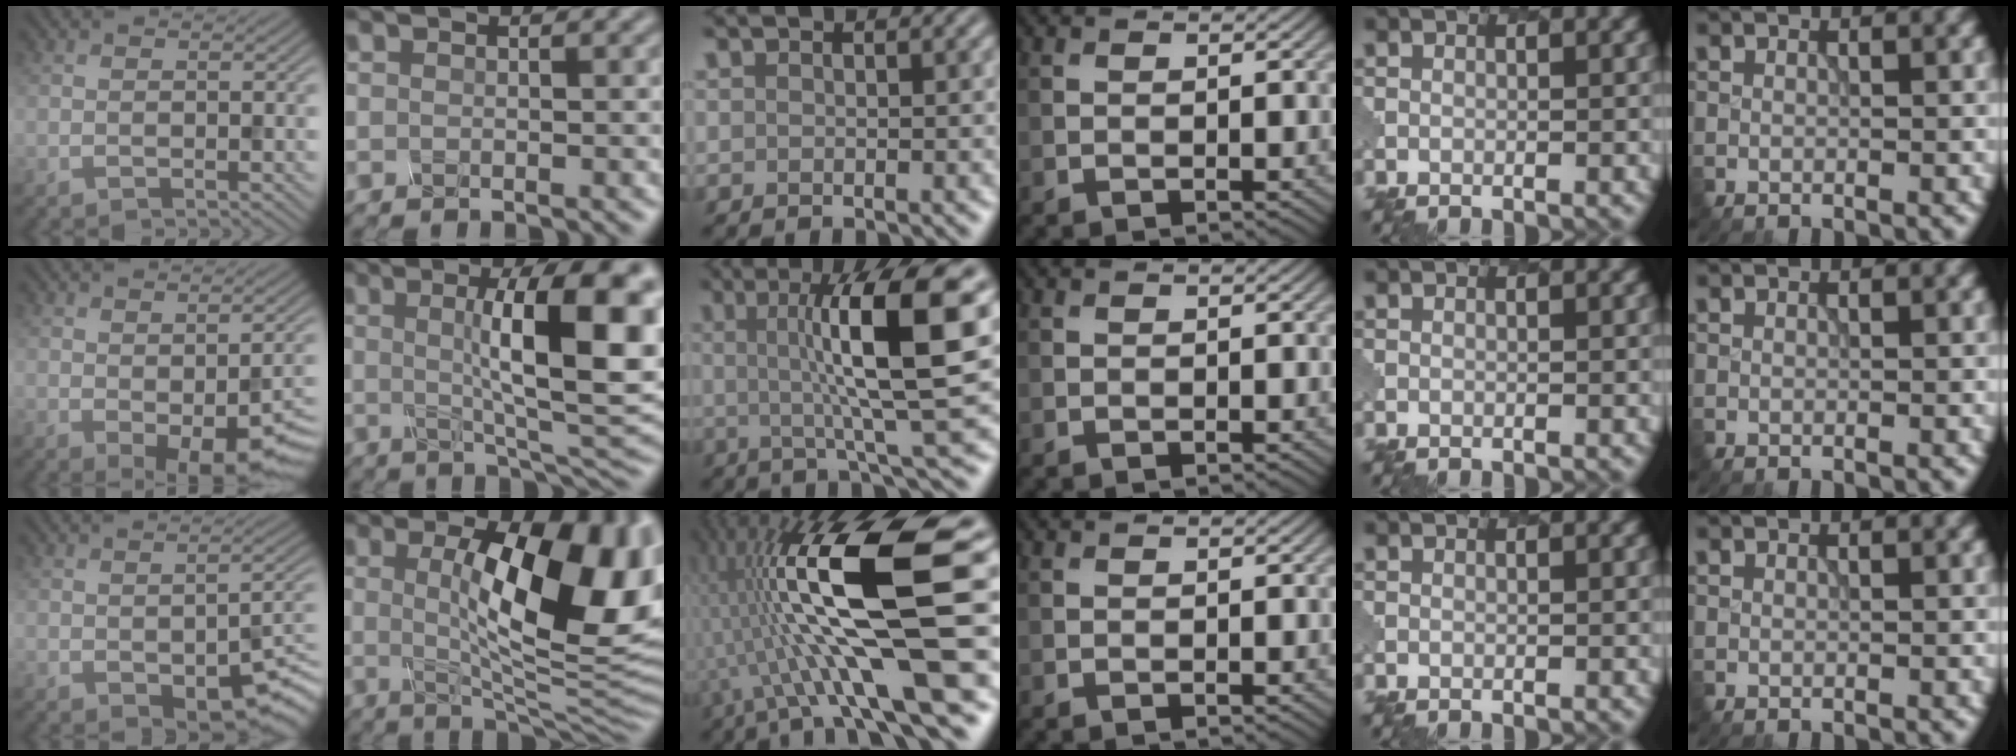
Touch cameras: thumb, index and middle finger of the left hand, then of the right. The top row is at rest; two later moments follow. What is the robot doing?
{"motion": "pour", "object": "mug"}